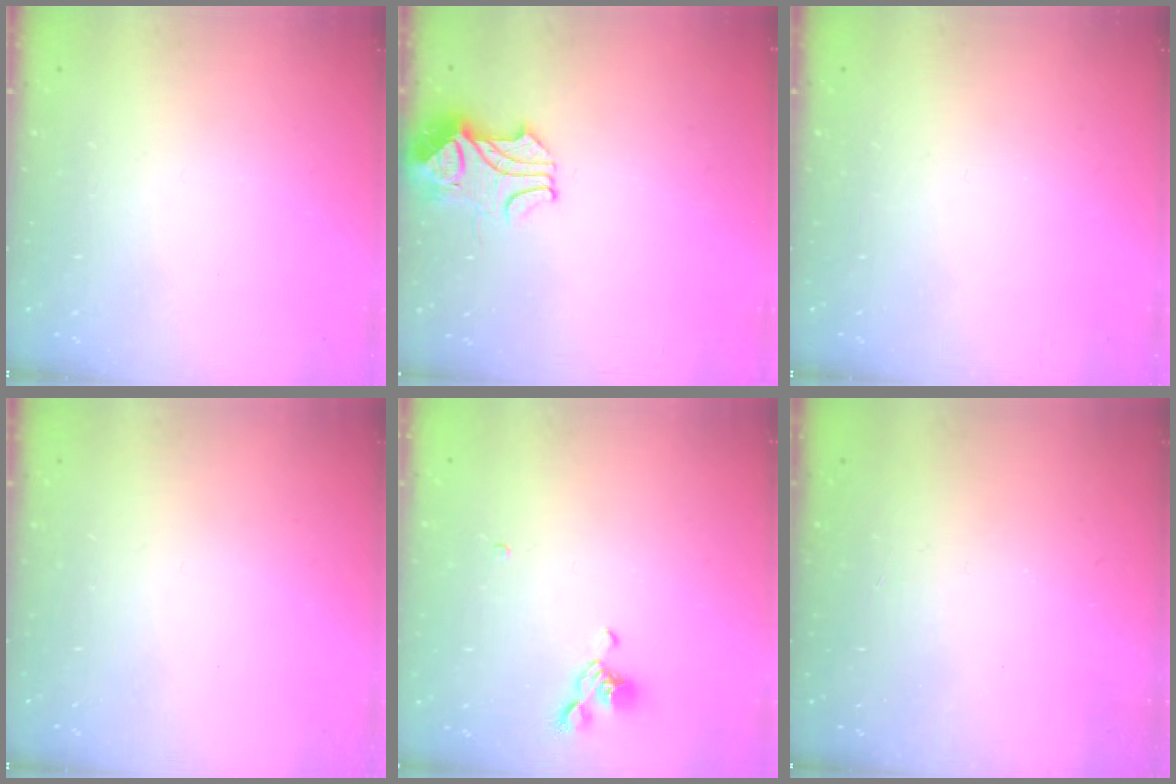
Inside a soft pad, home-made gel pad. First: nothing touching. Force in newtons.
{"total": 2.0, "press": 1.8, "slide": 0.9}
{"total": 0.0}
{"total": 0.0}
{"total": 1.8, "press": 1.5, "slide": 1.0}
{"total": 5.9, "press": 5.9, "slide": 0.3}